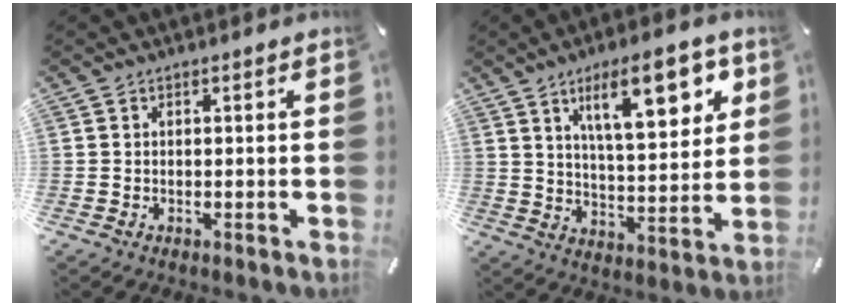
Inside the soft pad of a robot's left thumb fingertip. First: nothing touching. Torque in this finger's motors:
{"motor_torque": [2.52, 2.46, 1.44, -1.34, 0.57]}